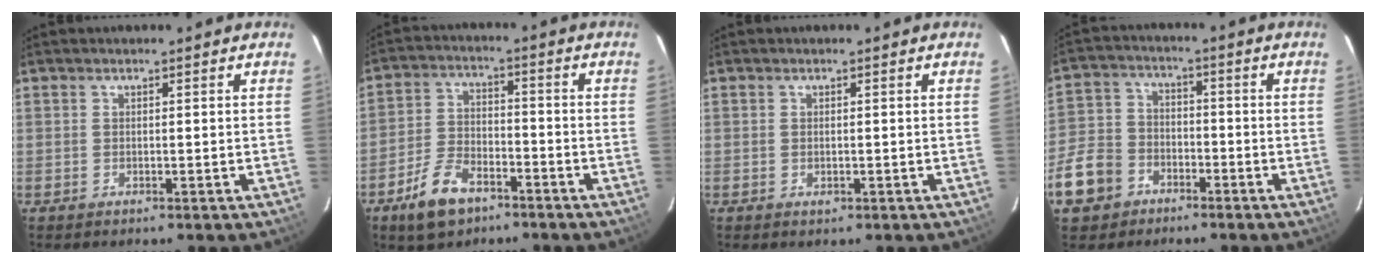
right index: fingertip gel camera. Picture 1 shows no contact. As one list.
[{"total": 9.7, "force": [-6.2, 5.0, 5.5], "torque": [-0.128, 0.005, -0.113]}, {"total": 0.9, "force": [-0.2, 0.6, 0.7], "torque": [-0.011, 0.000, -0.002]}, {"total": 12.4, "force": [-6.4, 9.5, 4.8], "torque": [-0.141, 0.023, -0.112]}]